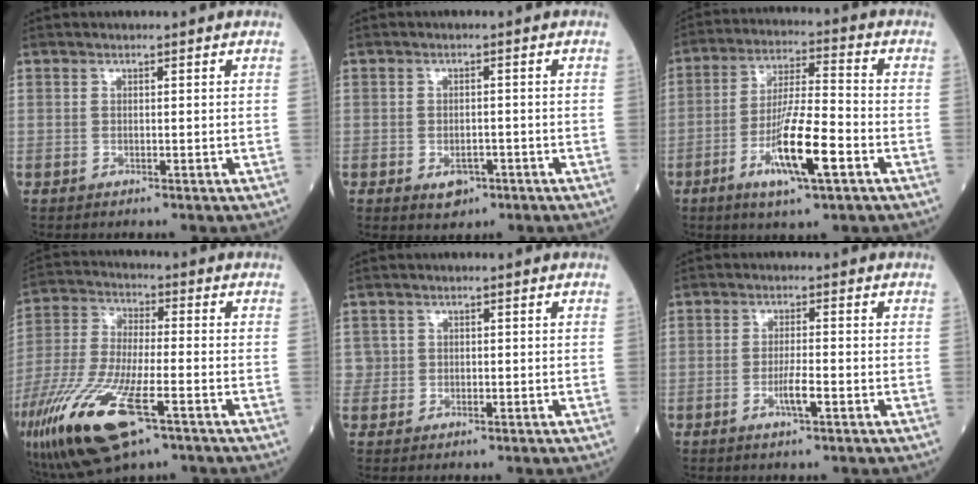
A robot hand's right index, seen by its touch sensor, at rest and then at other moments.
{"total": 3.3, "force": [-1.6, 2.1, 2.0], "torque": [-0.027, 0.001, -0.015]}
{"total": 11.7, "force": [-4.7, 1.4, 10.7], "torque": [-0.195, -0.010, -0.084]}
{"total": 19.8, "force": [-10.0, 5.7, 16.2], "torque": [-0.375, -0.046, -0.180]}
{"total": 1.6, "force": [0.3, 1.6, -0.2], "torque": [0.015, 0.004, 0.002]}
{"total": 3.2, "force": [-1.3, 0.2, 3.0], "torque": [-0.052, -0.001, -0.024]}